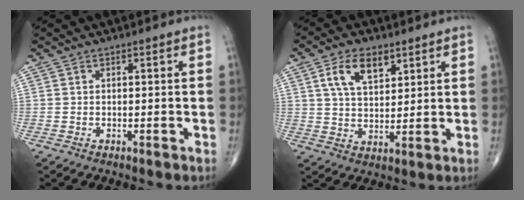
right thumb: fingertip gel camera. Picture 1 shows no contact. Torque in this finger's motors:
{"motor_torque": [0.23, 0.21, 0.75, 0.44, 0.22]}